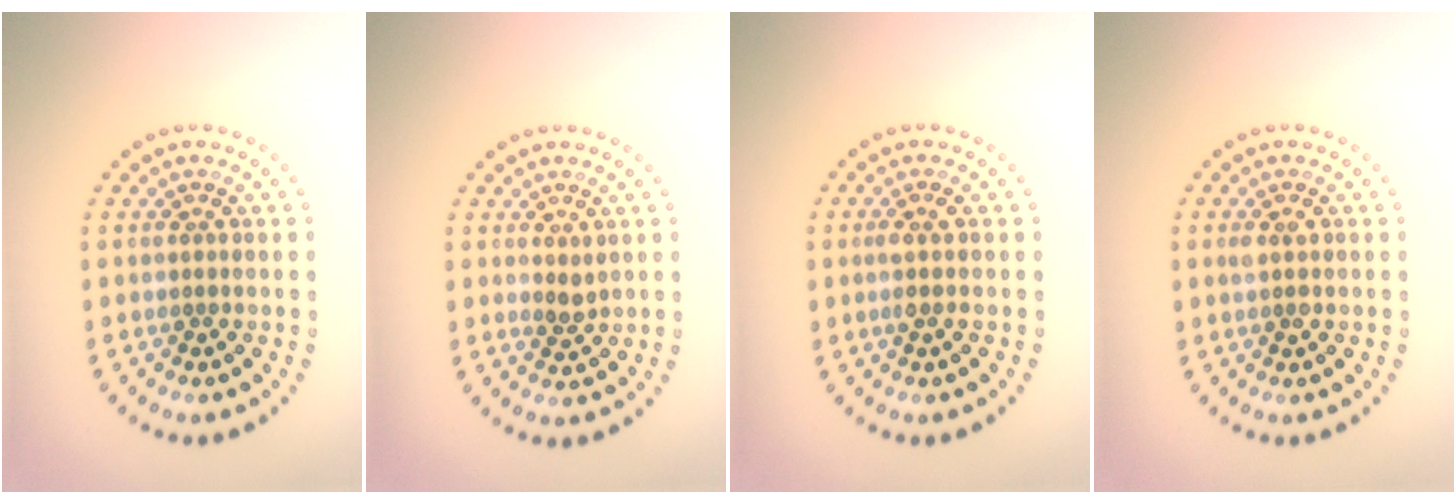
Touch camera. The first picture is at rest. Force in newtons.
{"total": 1.1, "press": 1.0, "slide": 0.5}
{"total": 1.1, "press": 0.9, "slide": 0.6}
{"total": 1.1, "press": 1.0, "slide": 0.3}